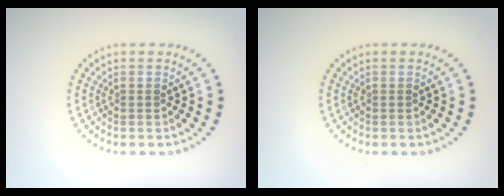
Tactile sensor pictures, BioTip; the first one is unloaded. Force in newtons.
{"total": 0.0}